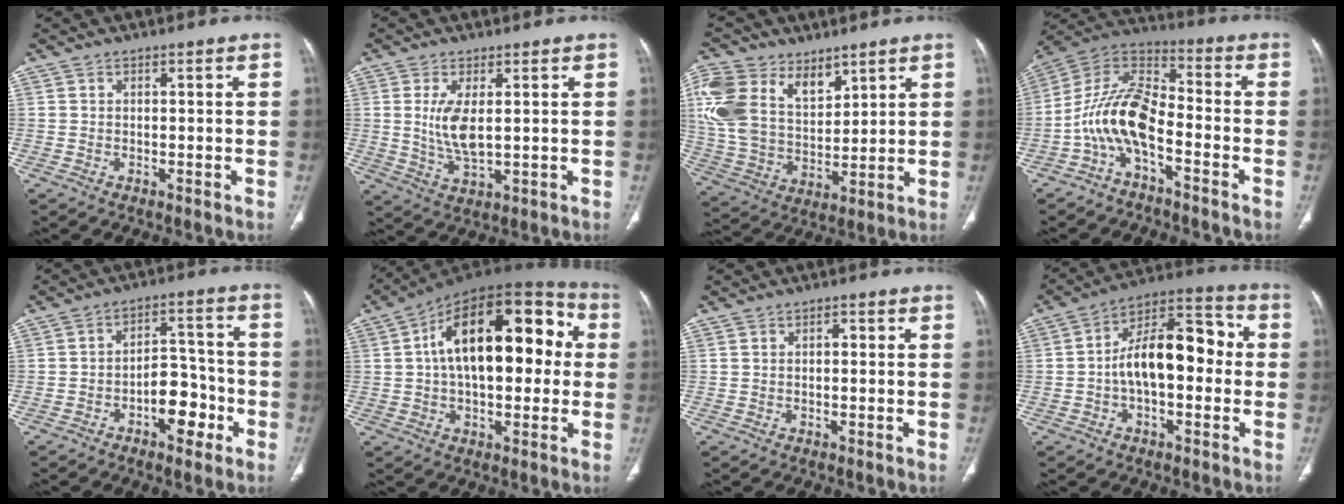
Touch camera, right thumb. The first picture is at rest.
{"total": 6.8, "force": [1.0, 2.6, 6.2], "torque": [-0.133, -0.018, 0.029]}
{"total": 17.7, "force": [8.5, 11.5, 10.5], "torque": [-0.210, -0.027, 0.172]}
{"total": 12.1, "force": [-4.7, 5.6, 9.7], "torque": [-0.186, 0.072, -0.101]}
{"total": 9.5, "force": [-3.9, 5.4, 6.7], "torque": [-0.068, 0.042, -0.060]}
{"total": 22.9, "force": [3.3, 12.2, 19.1], "torque": [-0.269, 0.043, 0.038]}
{"total": 1.2, "force": [0.1, 0.7, 1.0], "torque": [-0.013, 0.003, -0.001]}
{"total": 18.7, "force": [0.0, 10.2, 15.7], "torque": [-0.228, 0.054, -0.009]}